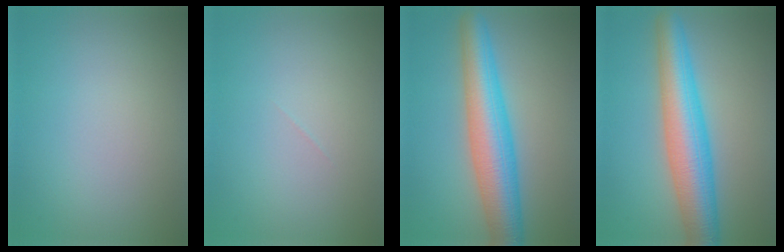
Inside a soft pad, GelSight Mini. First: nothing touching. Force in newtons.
{"total": 0.0}
{"total": 7.3, "press": 7.3, "slide": 0.2}
{"total": 7.3, "press": 7.3, "slide": 0.2}